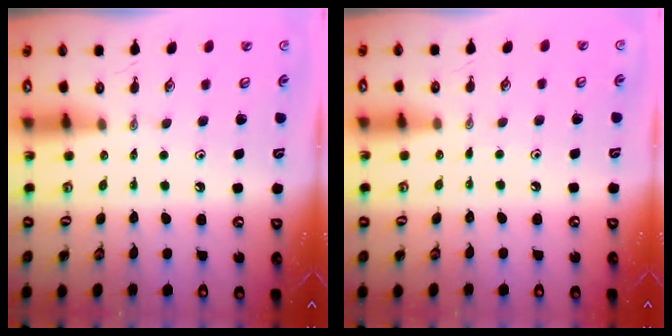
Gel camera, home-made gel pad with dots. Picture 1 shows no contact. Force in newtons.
{"total": 3.5, "press": 3.5, "slide": 0.4}